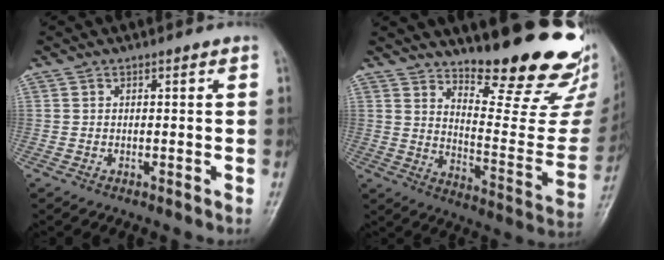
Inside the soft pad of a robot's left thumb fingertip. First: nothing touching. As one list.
[{"total": 22.1, "force": [18.3, 4.8, 11.4], "torque": [-0.123, -0.156, 0.252]}]